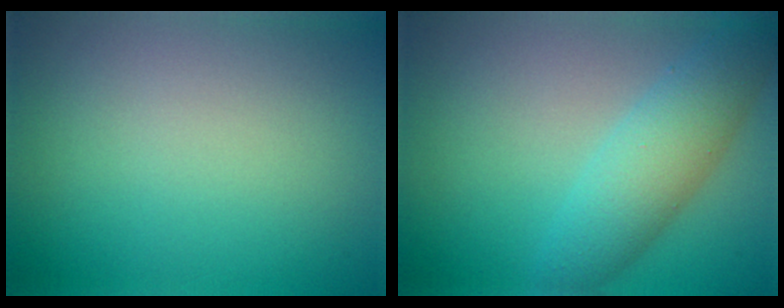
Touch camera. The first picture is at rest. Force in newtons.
{"total": 5.0, "press": 5.0, "slide": 0.1}